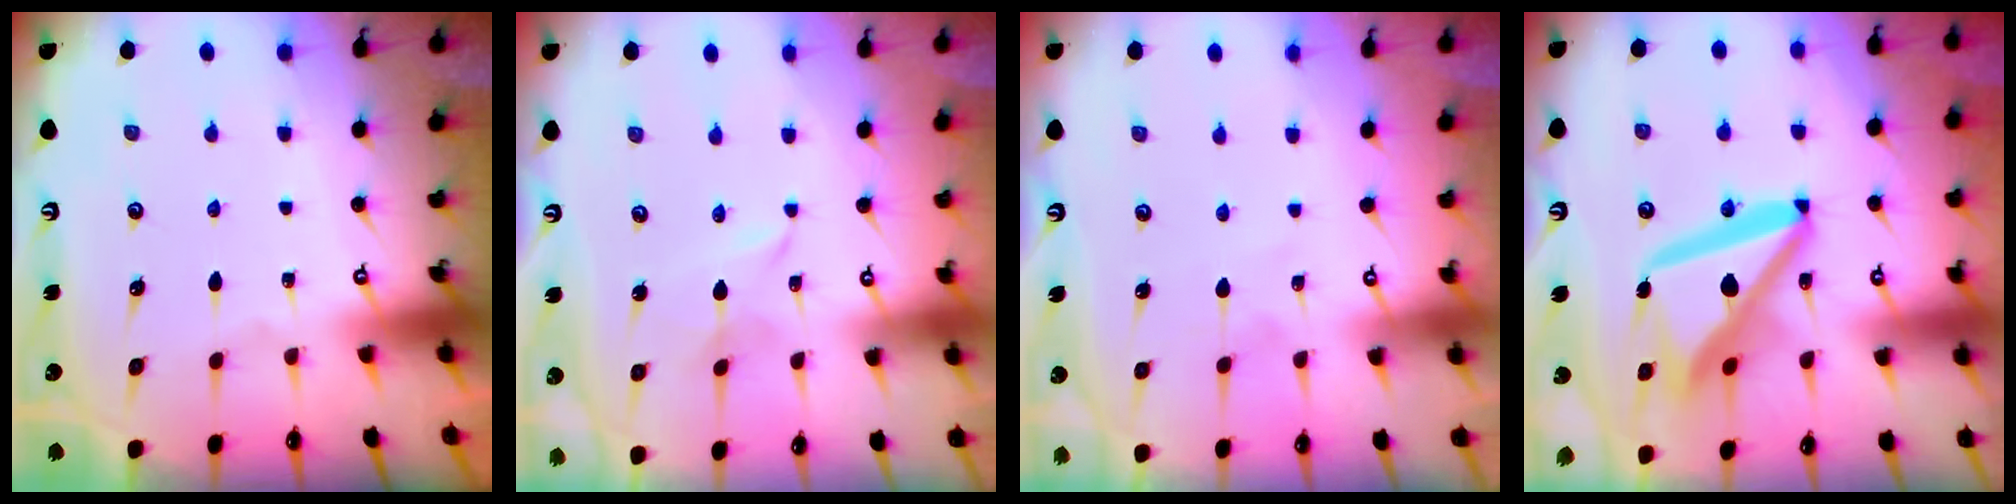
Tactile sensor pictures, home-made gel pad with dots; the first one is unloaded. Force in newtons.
{"total": 1.3, "press": 1.3, "slide": 0.1}
{"total": 3.4, "press": 3.3, "slide": 0.4}
{"total": 15.8, "press": 15.7, "slide": 1.7}